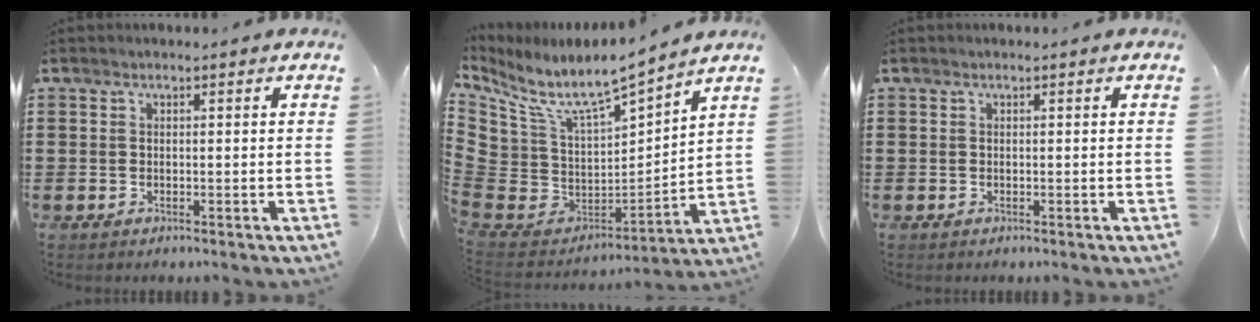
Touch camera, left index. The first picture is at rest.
{"total": 6.4, "force": [4.7, 2.0, 3.8], "torque": [-0.096, -0.048, 0.076]}
{"total": 0.0}